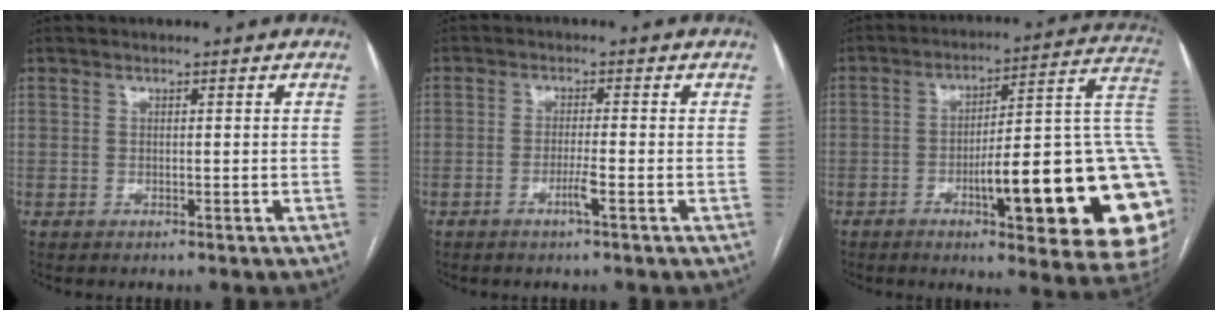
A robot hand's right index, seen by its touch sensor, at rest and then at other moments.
{"total": 2.7, "force": [-1.3, -0.3, 2.3], "torque": [-0.046, -0.004, -0.027]}
{"total": 27.4, "force": [-4.6, 4.5, 26.7], "torque": [-0.245, 0.017, -0.059]}